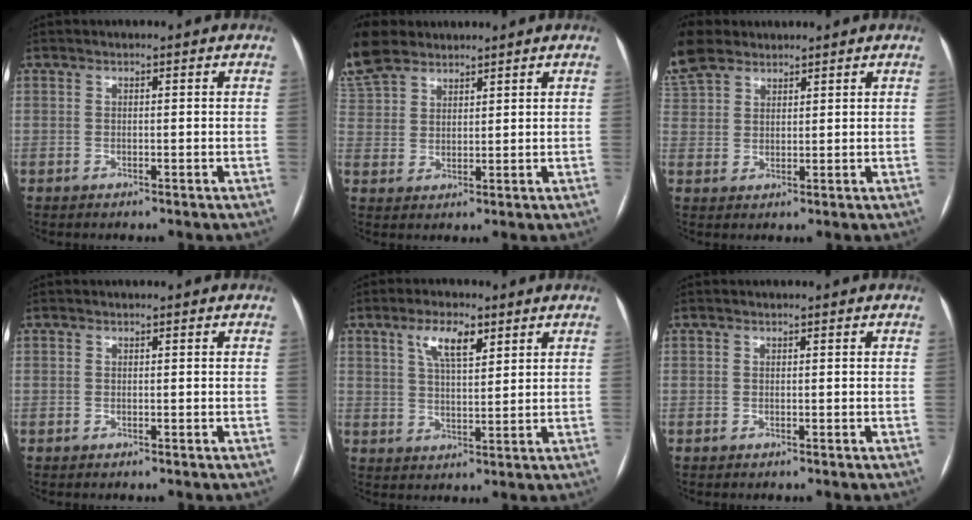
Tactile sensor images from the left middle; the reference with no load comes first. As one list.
[{"total": 8.6, "force": [7.5, 3.1, 2.7], "torque": [-0.099, 0.016, 0.160]}, {"total": 5.6, "force": [5.0, 1.7, 1.8], "torque": [-0.067, 0.012, 0.116]}, {"total": 0.0}, {"total": 6.2, "force": [3.4, 2.0, 4.8], "torque": [-0.093, 0.008, 0.060]}, {"total": 0.0}]